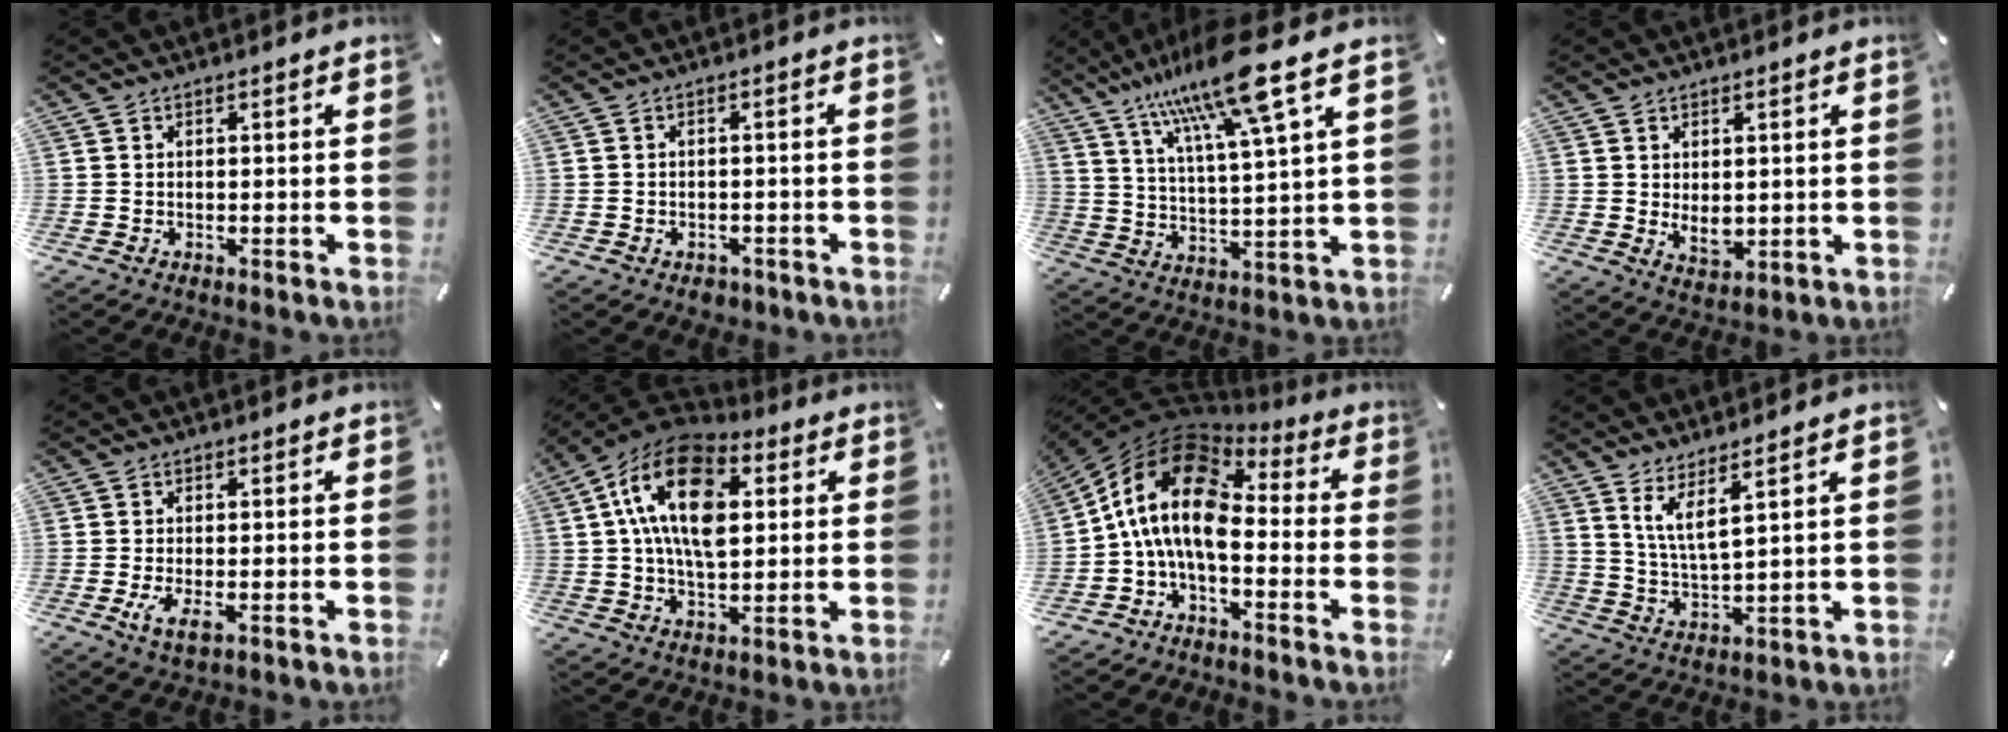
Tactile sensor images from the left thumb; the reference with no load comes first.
{"total": 2.3, "force": [-1.4, 1.6, 1.0], "torque": [-0.017, 0.007, -0.027]}
{"total": 16.5, "force": [11.9, 1.8, 11.2], "torque": [-0.222, -0.057, 0.192]}
{"total": 4.5, "force": [0.6, 3.1, 3.3], "torque": [-0.061, -0.008, 0.008]}
{"total": 4.1, "force": [-1.0, 1.6, 3.6], "torque": [-0.073, -0.011, -0.020]}
{"total": 18.6, "force": [5.0, 11.3, 13.9], "torque": [-0.283, -0.004, 0.082]}
{"total": 15.7, "force": [-1.2, 9.1, 12.8], "torque": [-0.273, 0.011, -0.026]}
{"total": 6.8, "force": [4.8, 1.1, 4.8], "torque": [-0.110, -0.016, 0.086]}